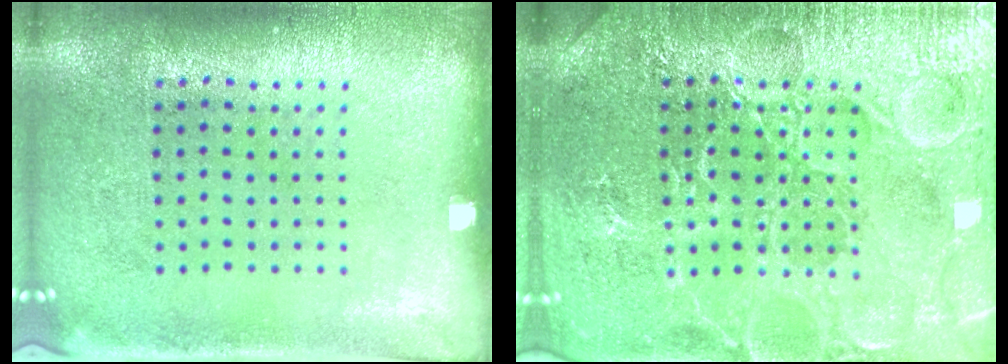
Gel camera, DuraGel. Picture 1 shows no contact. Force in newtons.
{"total": 5.0, "press": 5.0, "slide": 0.7}